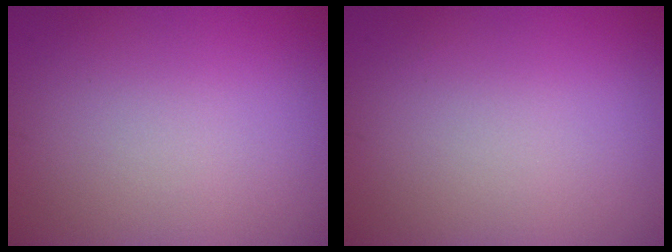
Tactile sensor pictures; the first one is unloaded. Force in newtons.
{"total": 0.0}